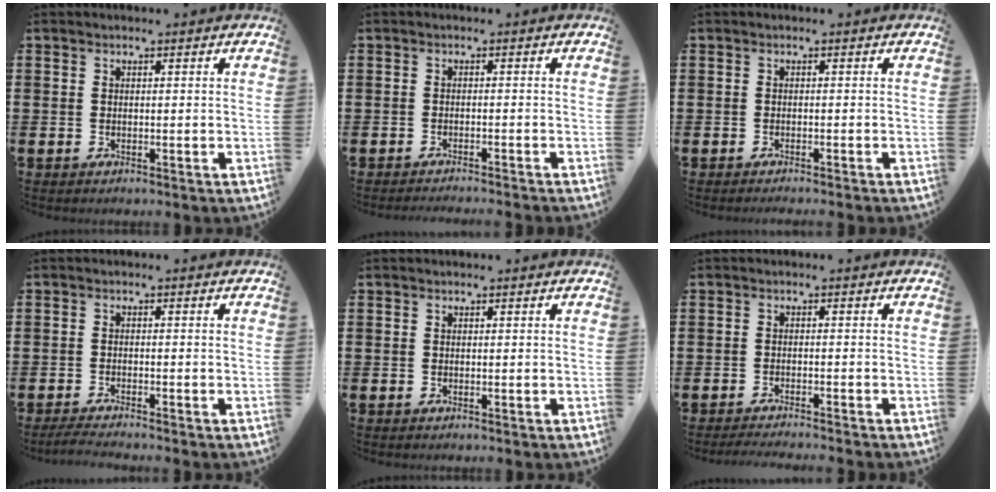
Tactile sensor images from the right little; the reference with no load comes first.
{"total": 1.0, "force": [-1.0, -0.3, 0.1], "torque": [0.000, 0.001, -0.021]}
{"total": 0.5, "force": [-0.5, -0.2, 0.1], "torque": [-0.001, -0.001, -0.011]}
{"total": 1.5, "force": [-1.2, 0.0, 0.9], "torque": [-0.013, 0.001, -0.024]}
{"total": 0.0}
{"total": 1.3, "force": [-1.2, -0.2, 0.3], "torque": [-0.004, 0.000, -0.024]}